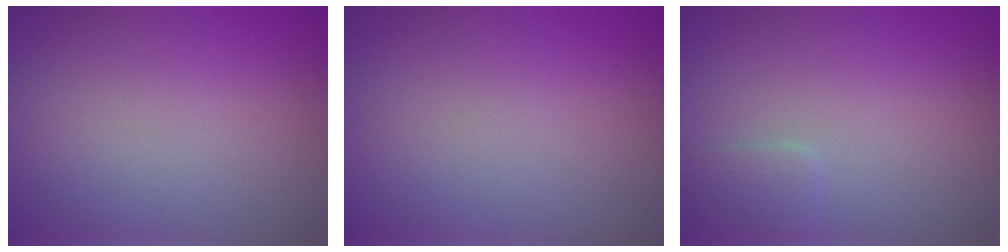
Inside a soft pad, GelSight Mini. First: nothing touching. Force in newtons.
{"total": 0.0}
{"total": 1.4, "press": 1.4, "slide": 0.1}